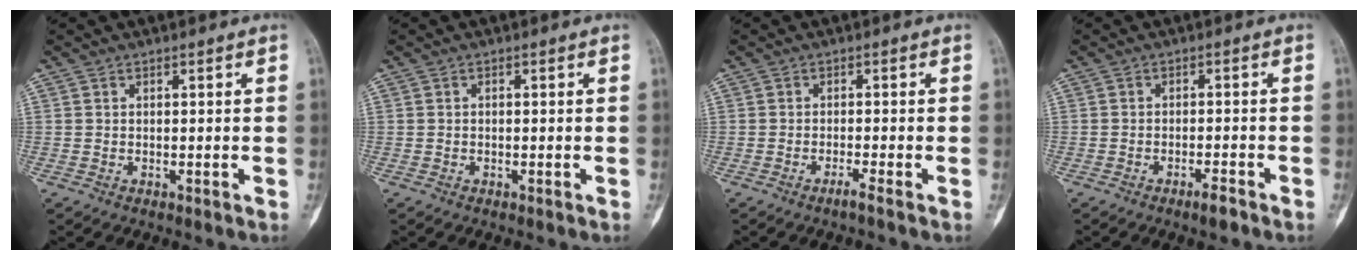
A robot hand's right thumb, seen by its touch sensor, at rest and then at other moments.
{"total": 0.0}
{"total": 1.4, "force": [-1.0, -0.4, 0.8], "torque": [-0.023, 0.002, -0.022]}
{"total": 2.6, "force": [-1.9, 0.4, 1.7], "torque": [-0.031, 0.009, -0.033]}